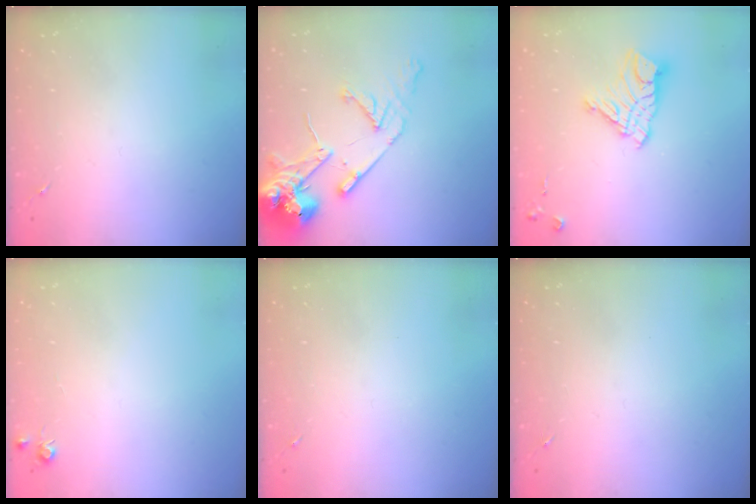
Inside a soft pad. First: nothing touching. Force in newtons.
{"total": 15.7, "press": 15.5, "slide": 2.3}
{"total": 11.6, "press": 11.6, "slide": 1.0}
{"total": 5.4, "press": 5.3, "slide": 0.7}
{"total": 0.0}
{"total": 0.0}